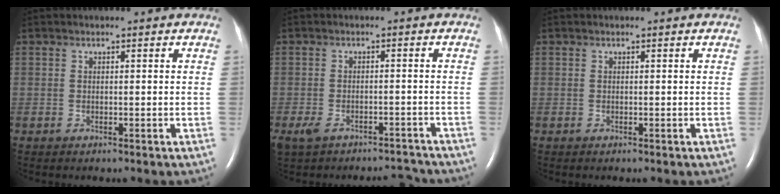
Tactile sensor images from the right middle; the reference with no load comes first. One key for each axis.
{"total": 5.9, "fx": -5.0, "fy": 2.2, "fz": 2.1, "tx": -0.040, "ty": 0.007, "tz": -0.078}
{"total": 0.0}